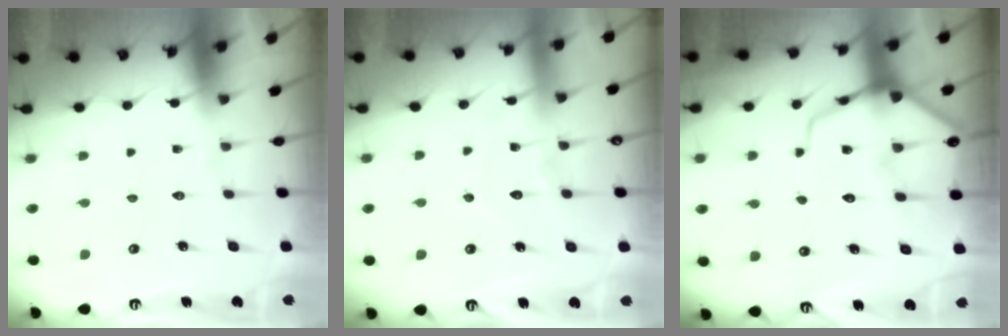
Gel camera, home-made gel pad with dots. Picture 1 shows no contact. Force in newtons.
{"total": 6.5, "press": 6.4, "slide": 0.7}
{"total": 11.1, "press": 11.1, "slide": 1.1}